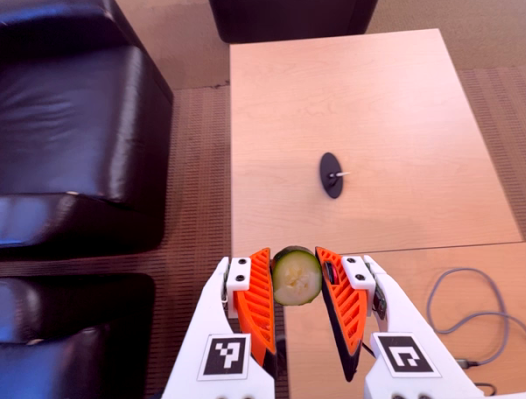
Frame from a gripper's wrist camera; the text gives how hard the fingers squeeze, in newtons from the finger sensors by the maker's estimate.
{"total": 9.9, "left": 10.2, "right": 9.6}